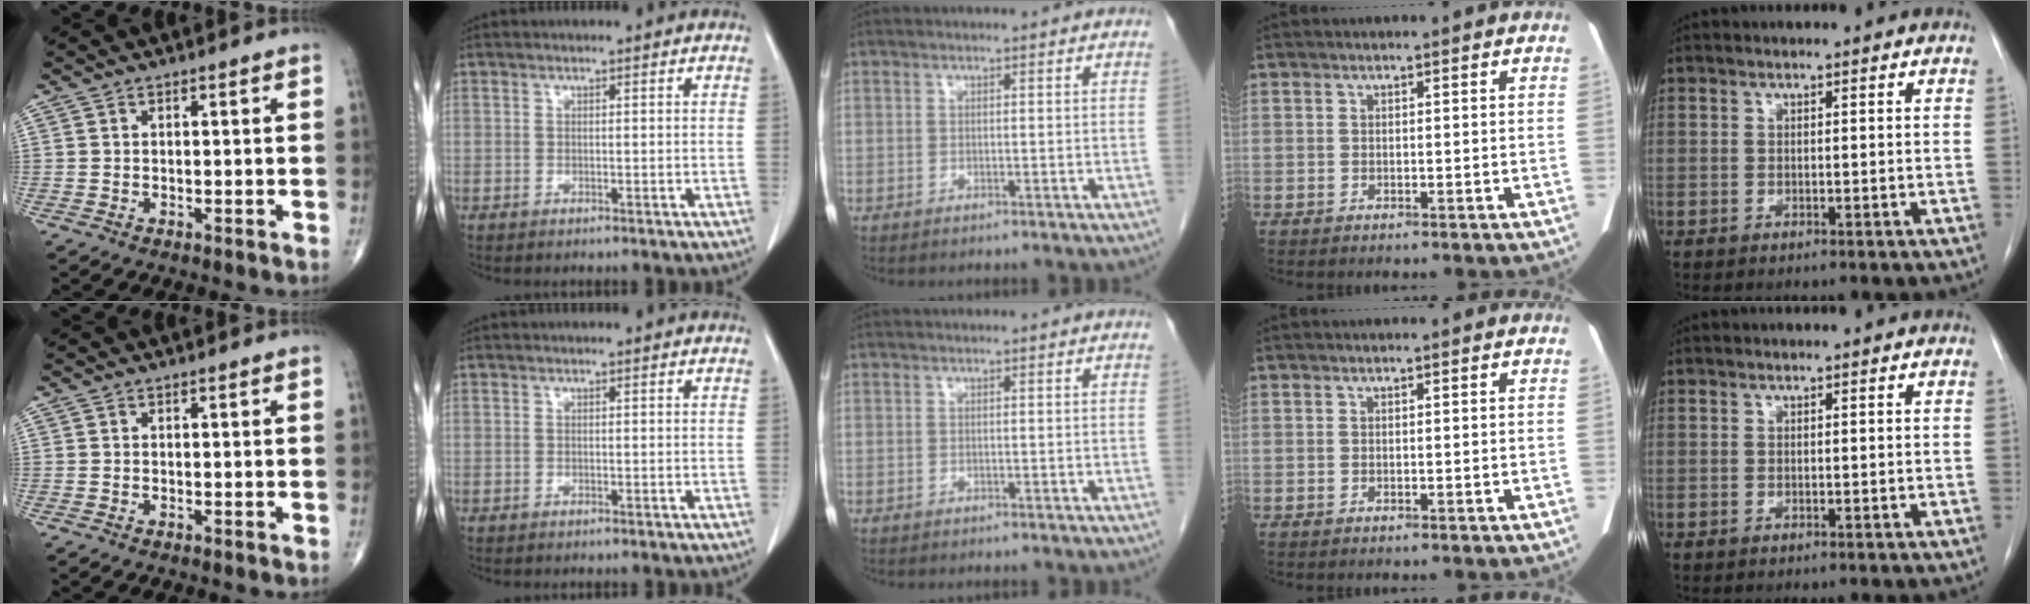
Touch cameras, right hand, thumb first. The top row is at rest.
{}